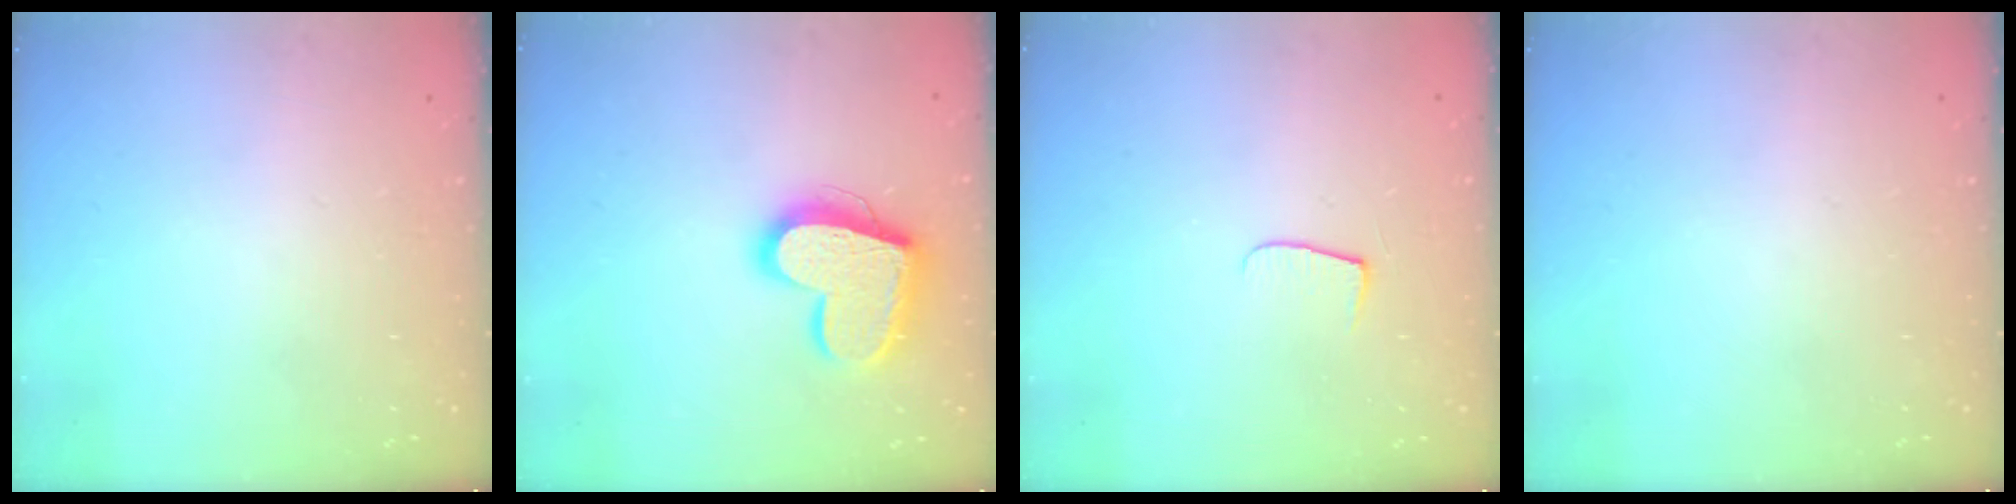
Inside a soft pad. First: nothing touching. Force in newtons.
{"total": 19.3, "press": 19.2, "slide": 1.5}
{"total": 4.3, "press": 4.2, "slide": 0.5}
{"total": 0.0}